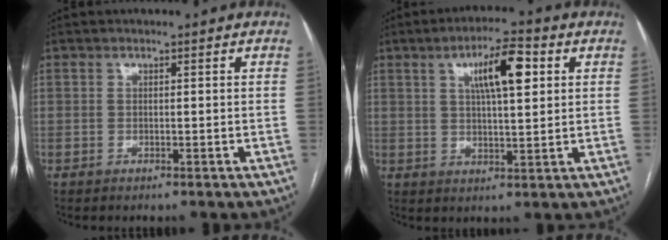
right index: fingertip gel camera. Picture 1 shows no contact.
{"total": 8.9, "force": [3.2, 1.9, 8.1], "torque": [-0.136, 0.013, 0.053]}